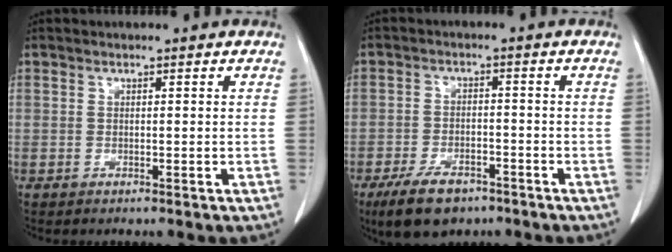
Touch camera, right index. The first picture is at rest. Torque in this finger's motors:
{"motor_torque": [-0.21, -0.11, -0.14, -0.06]}